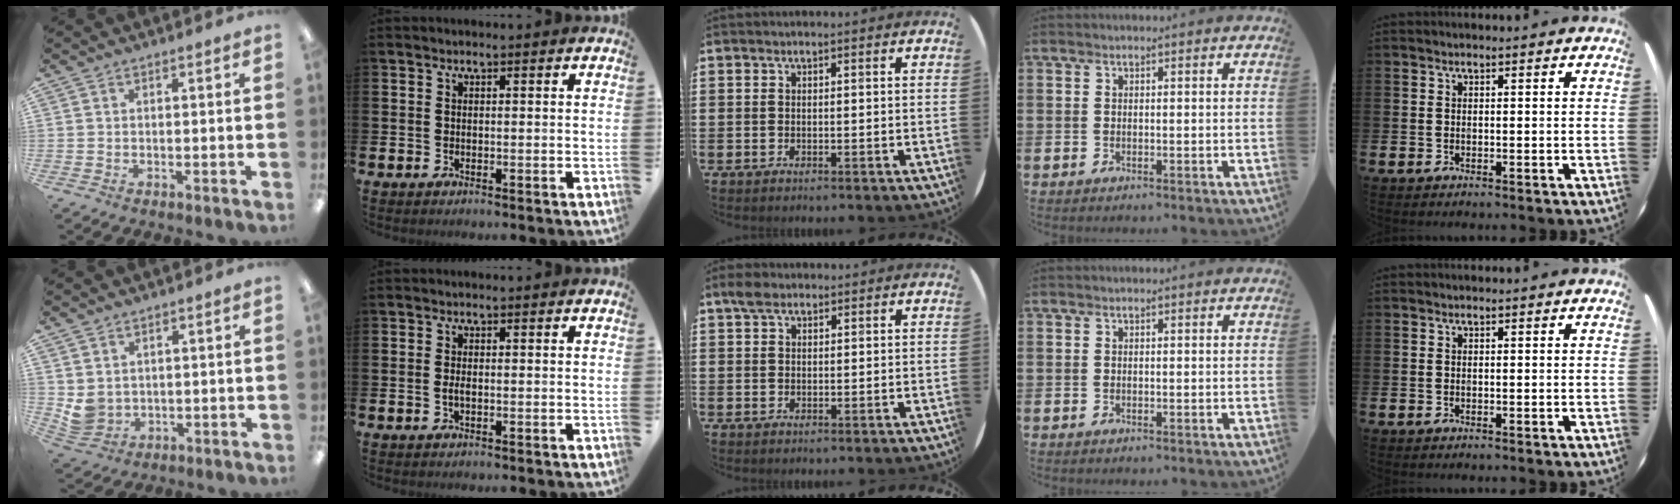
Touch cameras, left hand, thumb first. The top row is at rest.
{"thumb": {"total": 4.5, "force": [2.3, 3.6, 1.4], "torque": [-0.043, -0.009, 0.046]}, "index": {"total": 1.0, "force": [-0.2, 0.4, 0.9], "torque": [-0.013, 0.000, -0.006]}, "middle": {"total": 2.1, "force": [1.5, 1.1, 0.9], "torque": [-0.012, 0.003, 0.027]}}